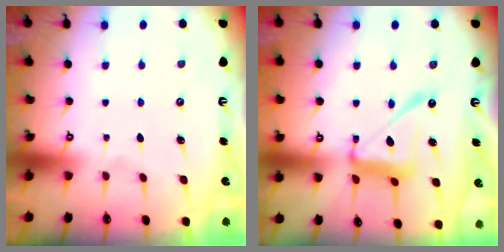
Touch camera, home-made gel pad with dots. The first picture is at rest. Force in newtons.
{"total": 14.6, "press": 14.6, "slide": 1.2}